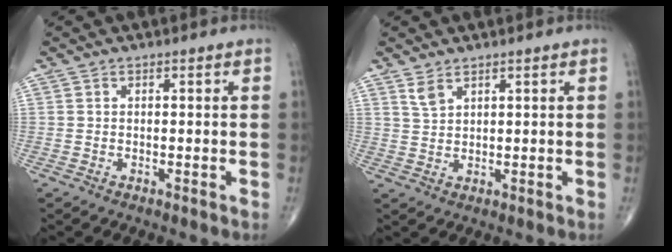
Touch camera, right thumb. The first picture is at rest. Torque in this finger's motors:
{"motor_torque": [-0.14, 0.14, -0.01, 0.15, 0.00]}